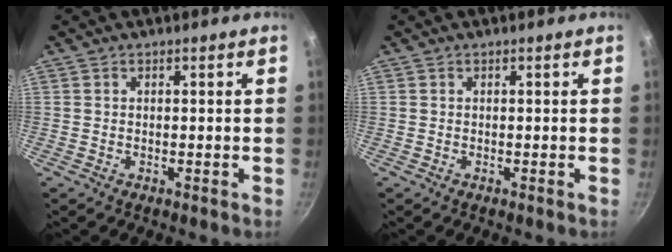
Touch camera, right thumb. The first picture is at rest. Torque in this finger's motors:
{"motor_torque": [0.22, 0.16, 0.00, 0.15, -0.01]}